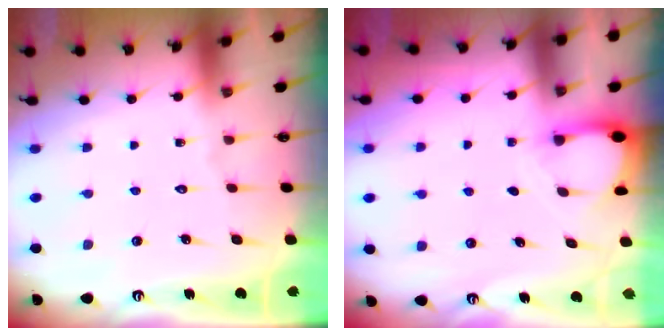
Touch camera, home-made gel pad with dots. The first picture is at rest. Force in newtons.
{"total": 2.9, "press": 2.9, "slide": 0.3}